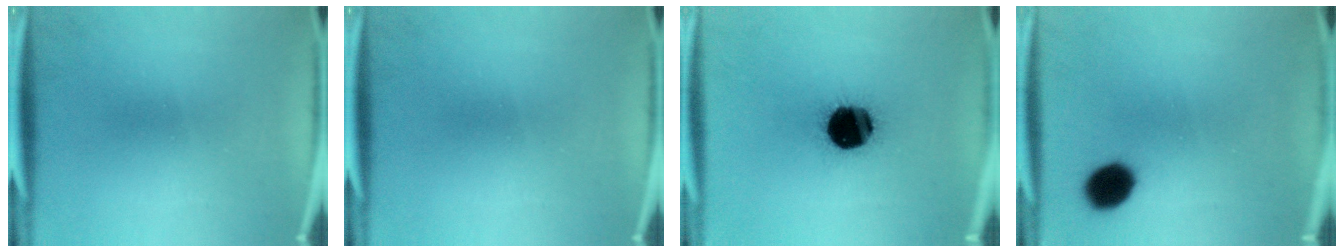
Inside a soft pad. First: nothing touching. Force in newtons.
{"total": 0.0}
{"total": 19.9}
{"total": 7.6}